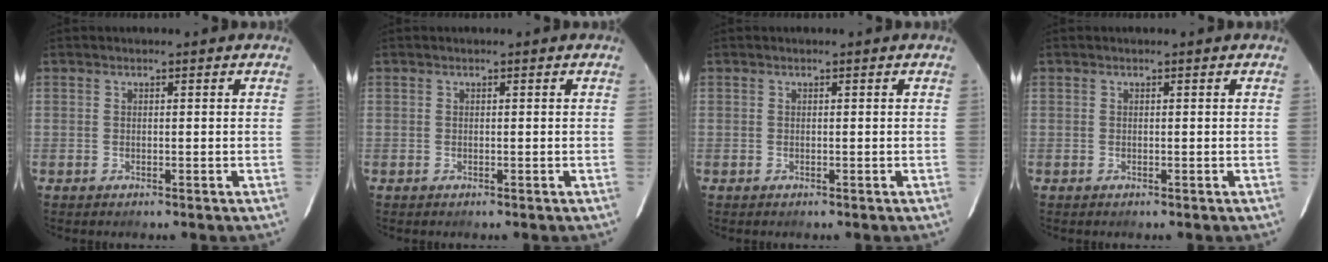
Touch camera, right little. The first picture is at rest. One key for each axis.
{"total": 0.0}
{"total": 0.0}
{"total": 0.0}